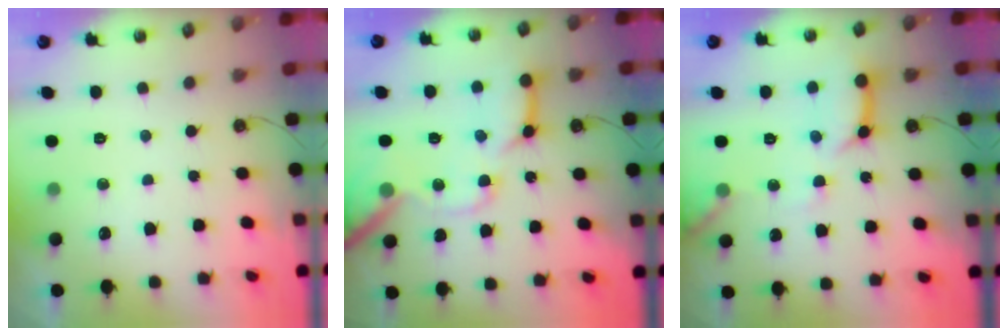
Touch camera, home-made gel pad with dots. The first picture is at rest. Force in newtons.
{"total": 18.6, "press": 18.5, "slide": 2.3}
{"total": 13.4, "press": 13.4, "slide": 1.3}